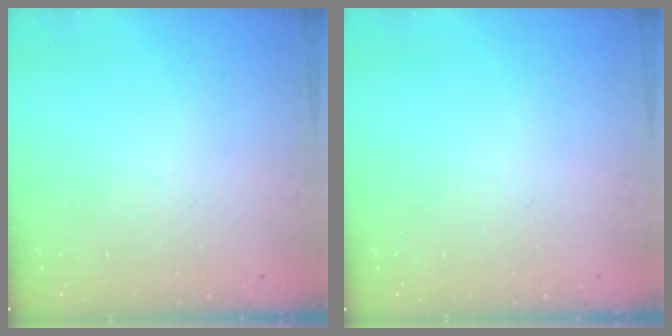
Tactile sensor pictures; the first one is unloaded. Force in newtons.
{"total": 0.0}